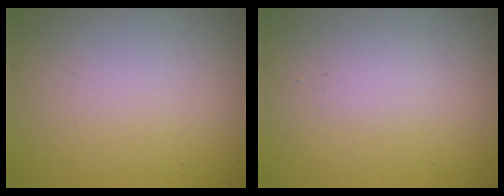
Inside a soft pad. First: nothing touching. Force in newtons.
{"total": 0.7, "press": 0.7, "slide": 0.0}